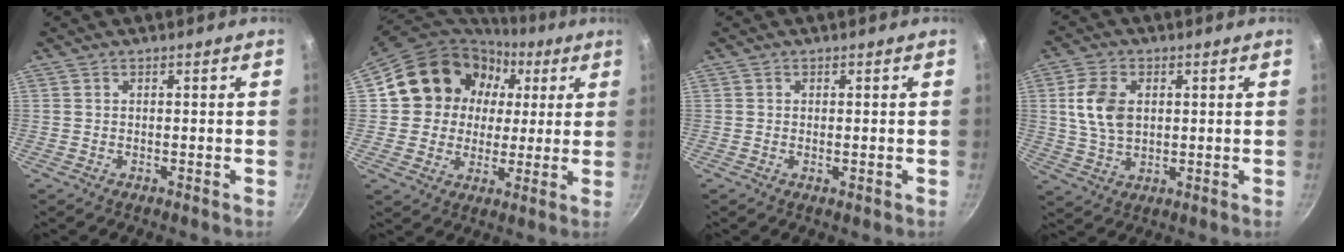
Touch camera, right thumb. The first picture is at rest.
{"total": 17.7, "force": [4.9, 15.6, 6.8], "torque": [-0.101, 0.025, 0.079]}
{"total": 0.9, "force": [-0.1, 0.3, 0.8], "torque": [-0.014, -0.002, -0.003]}
{"total": 8.8, "force": [1.6, 5.8, 6.3], "torque": [-0.109, -0.003, 0.032]}